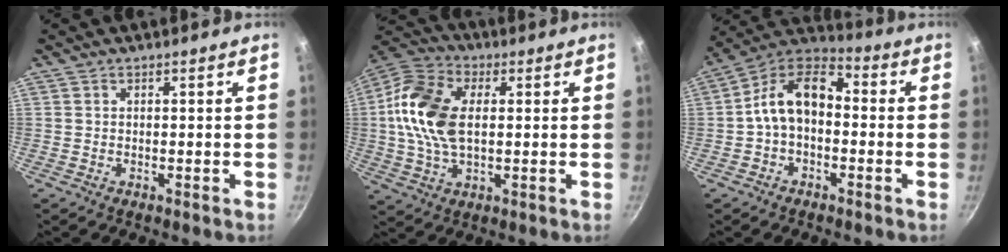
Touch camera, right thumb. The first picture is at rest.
{"total": 15.1, "force": [1.6, 9.2, 11.8], "torque": [-0.213, 0.014, 0.015]}
{"total": 12.2, "force": [-0.7, 7.9, 9.2], "torque": [-0.141, 0.047, -0.034]}